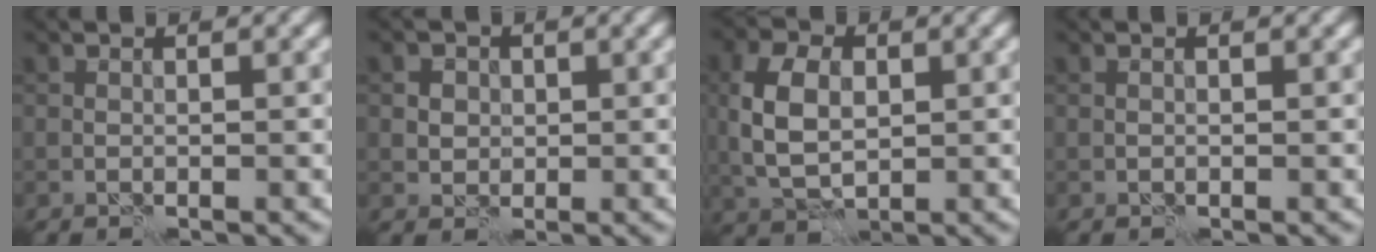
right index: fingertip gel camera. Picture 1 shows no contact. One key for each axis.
{"total": 3.0, "fx": 0.9, "fy": 2.5, "fz": 1.4, "tx": -0.021, "ty": 0.007, "tz": 0.008}
{"total": 5.9, "fx": 0.5, "fy": 3.8, "fz": 4.5, "tx": -0.100, "ty": 0.007, "tz": 0.006}
{"total": 0.5, "fx": 0.2, "fy": 0.2, "fz": 0.4, "tx": -0.010, "ty": -0.004, "tz": 0.001}